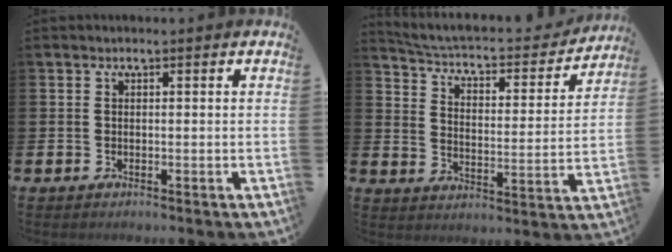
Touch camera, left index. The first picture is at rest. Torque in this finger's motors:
{"motor_torque": [0.99, -1.15, 0.07, 0.05]}